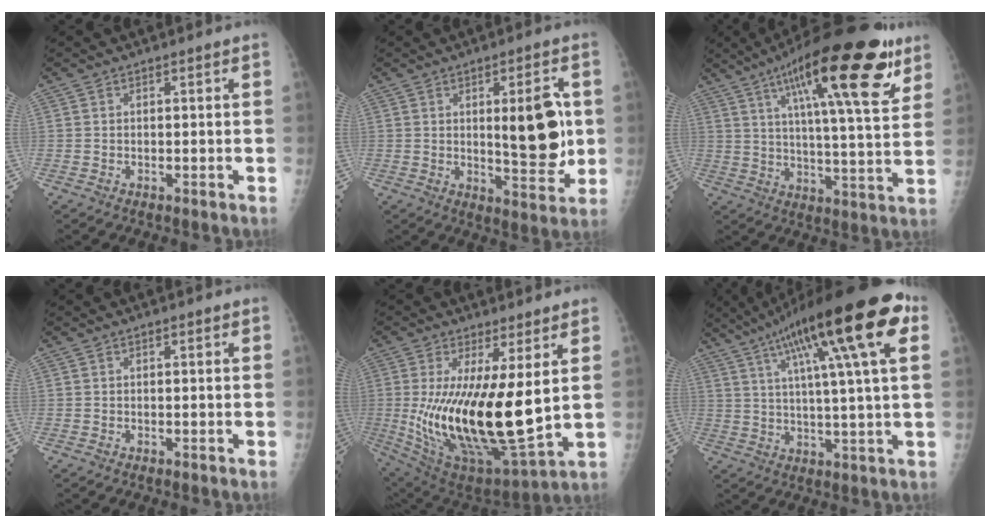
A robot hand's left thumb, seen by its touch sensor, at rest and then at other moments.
{"total": 12.6, "force": [1.3, 4.3, 11.8], "torque": [-0.139, -0.018, 0.026]}
{"total": 24.7, "force": [13.2, 5.8, 20.0], "torque": [-0.293, -0.029, 0.200]}
{"total": 0.6, "force": [0.2, 0.1, 0.5], "torque": [-0.008, 0.001, 0.003]}
{"total": 21.5, "force": [1.3, 6.8, 20.3], "torque": [-0.384, -0.056, 0.048]}
{"total": 23.0, "force": [10.3, 3.7, 20.2], "torque": [-0.319, 0.005, 0.157]}